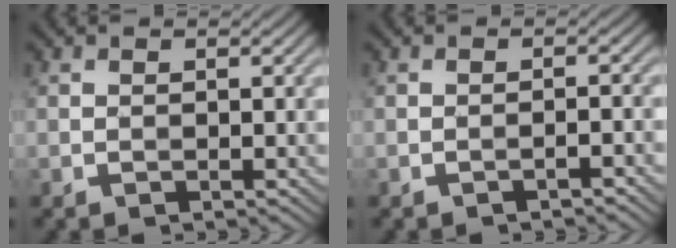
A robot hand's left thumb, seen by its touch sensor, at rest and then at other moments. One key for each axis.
{"total": 1.3, "fx": -1.0, "fy": 0.0, "fz": 0.9, "tx": -0.013, "ty": 0.008, "tz": -0.020}